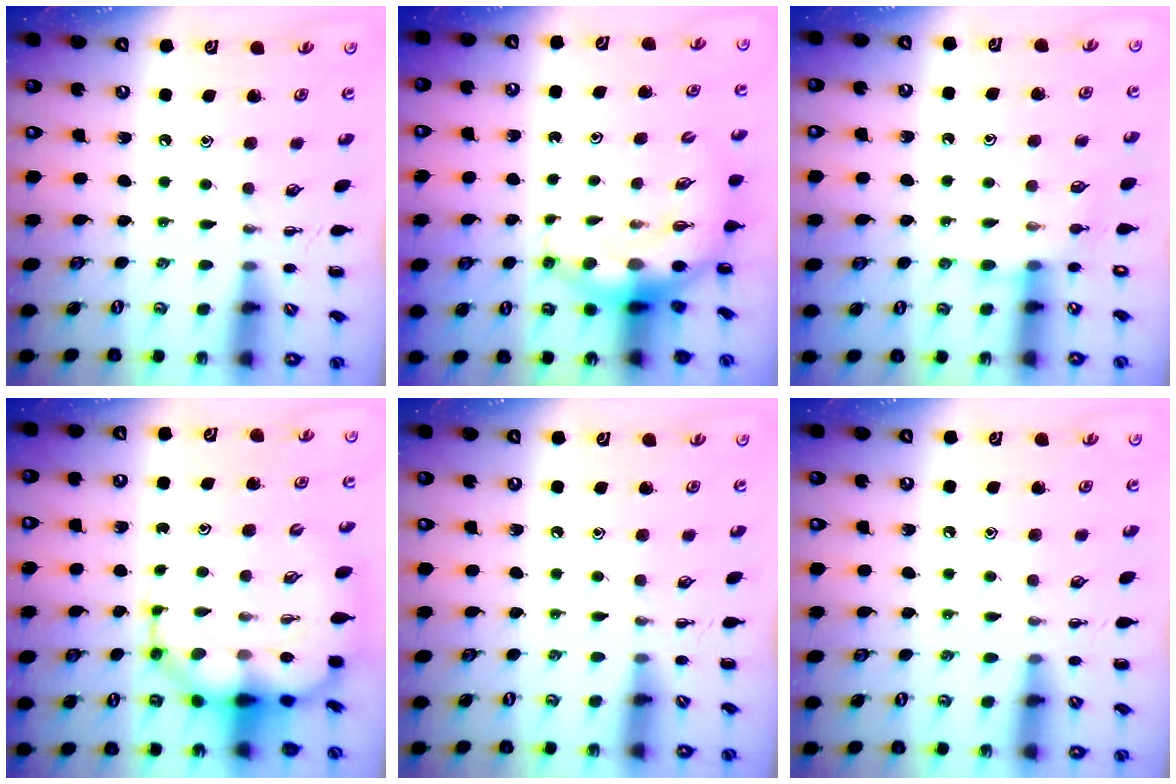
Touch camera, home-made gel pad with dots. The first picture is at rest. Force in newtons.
{"total": 7.3, "press": 7.1, "slide": 1.5}
{"total": 7.2, "press": 7.2, "slide": 0.4}
{"total": 12.2, "press": 11.7, "slide": 3.5}
{"total": 0.0}
{"total": 7.5, "press": 7.1, "slide": 2.3}